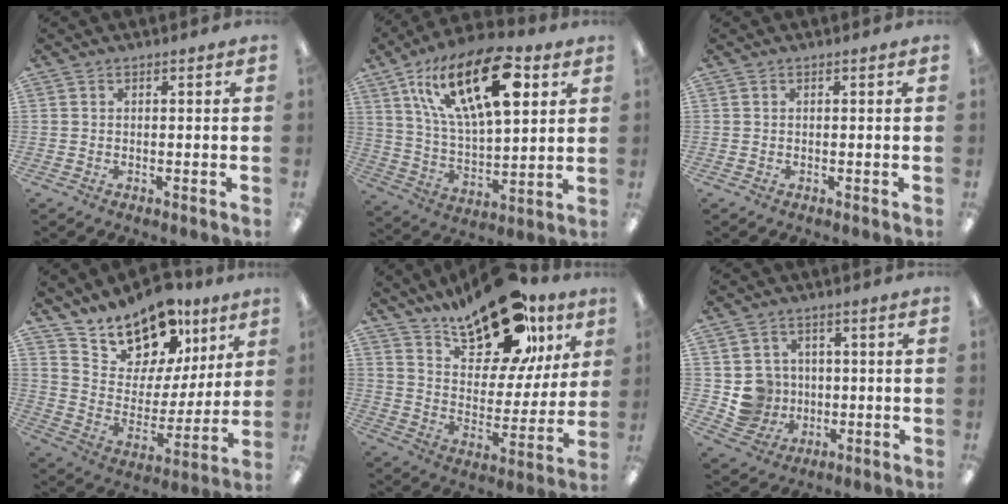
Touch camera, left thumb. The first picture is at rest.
{"total": 24.0, "force": [11.4, 10.5, 18.3], "torque": [-0.315, -0.047, 0.186]}
{"total": 0.0}
{"total": 14.8, "force": [13.1, 6.6, 2.0], "torque": [-0.057, -0.123, 0.242]}
{"total": 22.6, "force": [16.4, 9.8, 12.1], "torque": [-0.187, -0.098, 0.282]}
{"total": 7.6, "force": [0.2, 7.5, 1.0], "torque": [-0.035, 0.004, 0.018]}